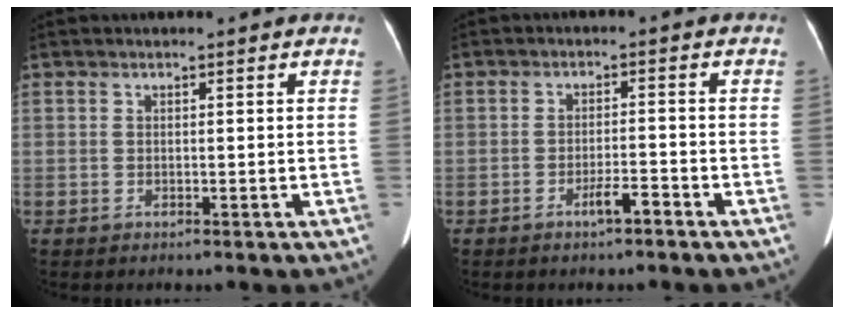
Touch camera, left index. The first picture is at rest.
{"total": 2.9, "force": [-2.1, 0.3, 2.0], "torque": [-0.036, 0.001, -0.035]}